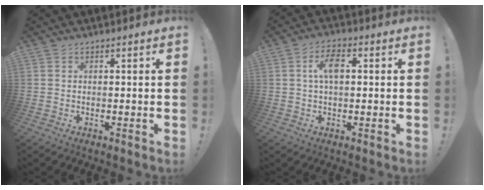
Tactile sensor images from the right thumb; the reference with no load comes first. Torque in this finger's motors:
{"motor_torque": [0.00, 0.00, 0.00, 0.00, 0.00]}